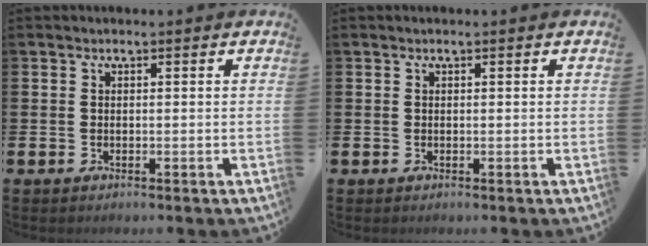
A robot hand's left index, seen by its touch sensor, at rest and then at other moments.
{"total": 0.0}